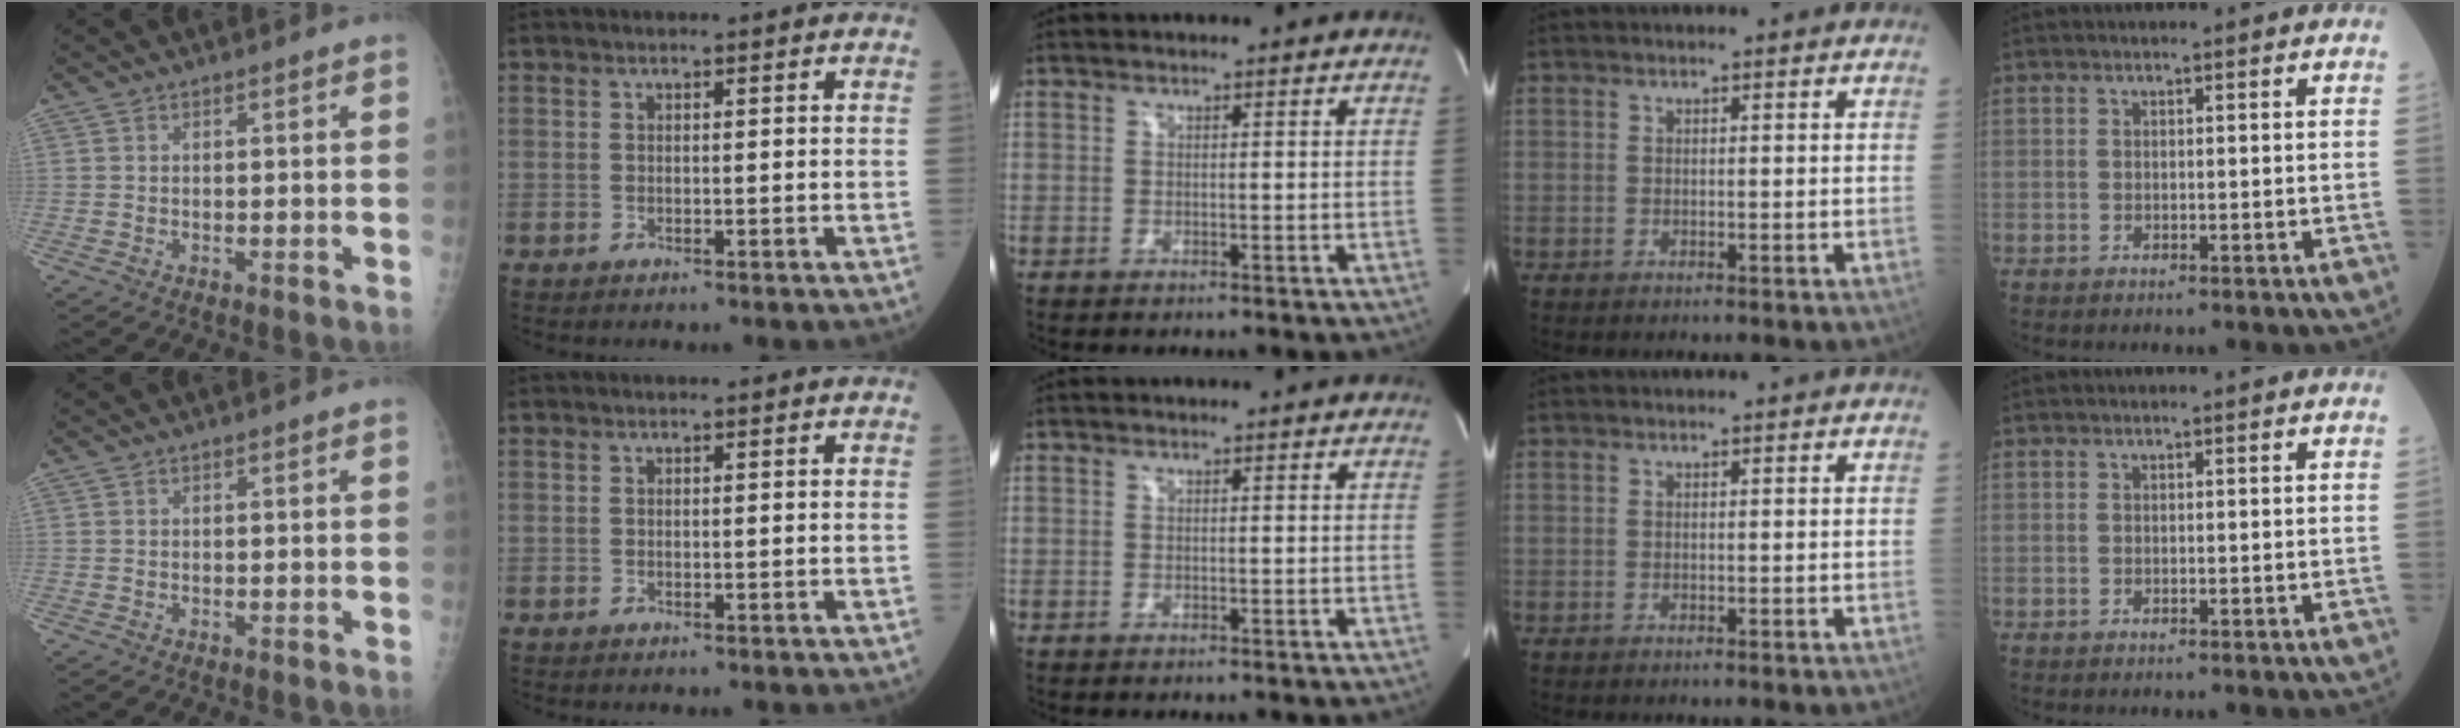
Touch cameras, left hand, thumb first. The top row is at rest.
{}